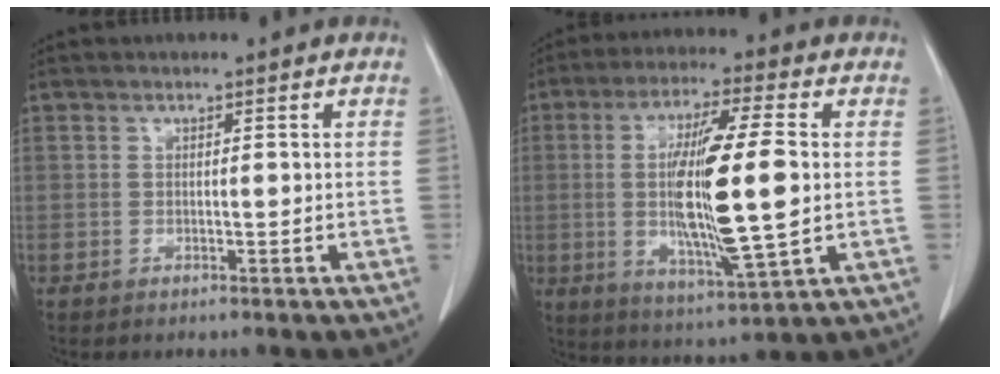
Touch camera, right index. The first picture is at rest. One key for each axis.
{"total": 16.1, "fx": -0.1, "fy": 1.4, "fz": 16.0, "tx": -0.298, "ty": -0.016, "tz": -0.004}